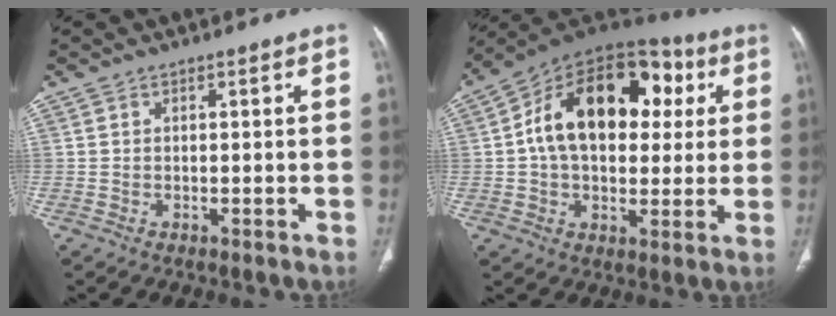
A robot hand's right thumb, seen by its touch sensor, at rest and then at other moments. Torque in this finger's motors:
{"motor_torque": [1.42, 3.58, 1.37, -0.39, 0.18]}